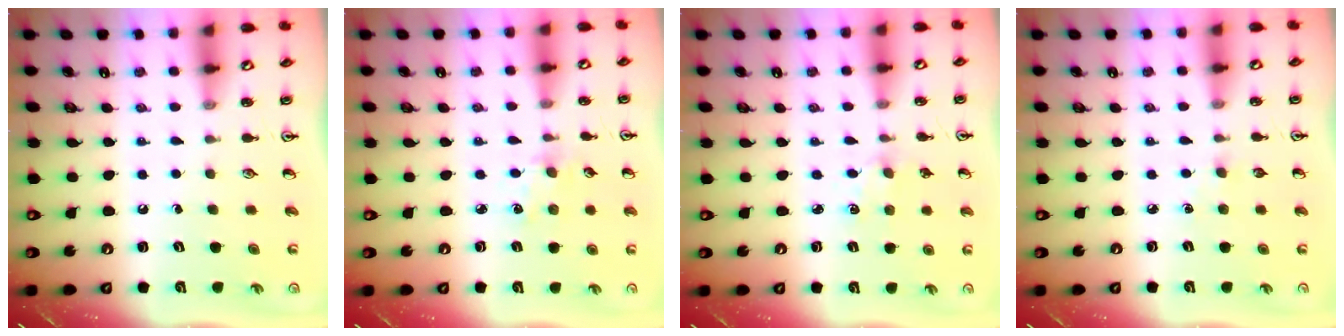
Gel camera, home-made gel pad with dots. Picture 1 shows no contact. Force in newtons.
{"total": 2.9, "press": 2.9, "slide": 0.5}
{"total": 1.2, "press": 1.2, "slide": 0.2}
{"total": 2.7, "press": 2.7, "slide": 0.4}